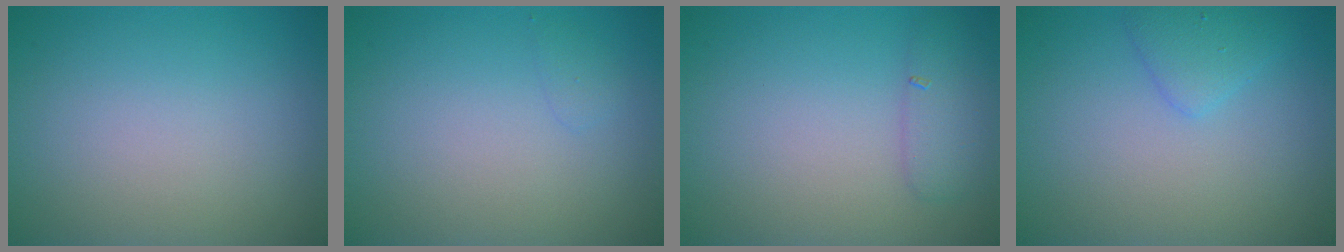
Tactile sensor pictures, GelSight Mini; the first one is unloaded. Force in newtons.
{"total": 0.6, "press": 0.6, "slide": 0.1}
{"total": 1.9, "press": 1.9, "slide": 0.1}
{"total": 1.8, "press": 1.8, "slide": 0.1}